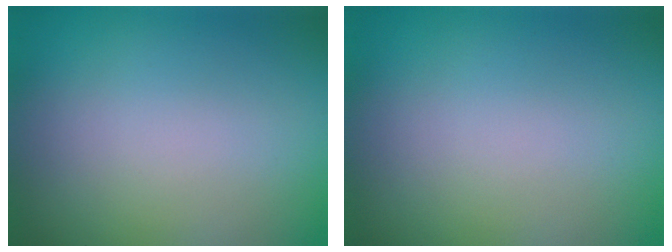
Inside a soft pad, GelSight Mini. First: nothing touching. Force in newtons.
{"total": 0.0}